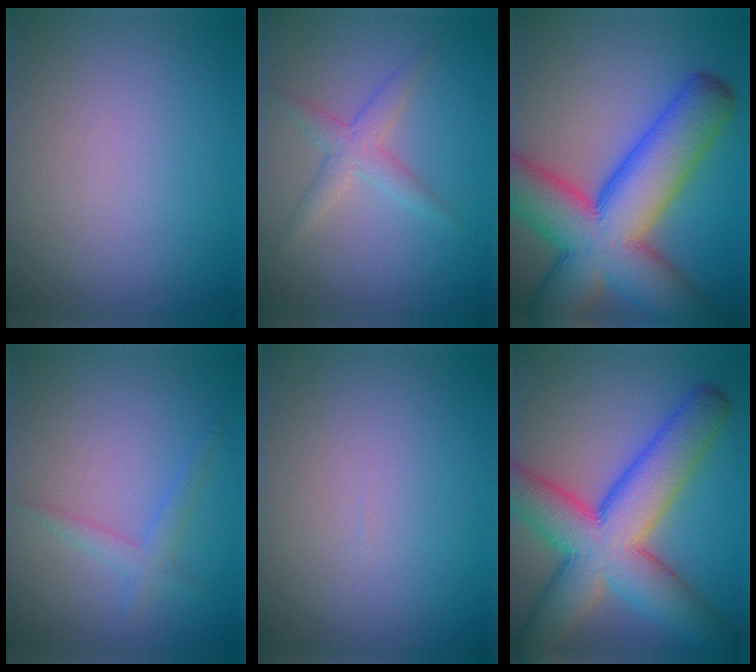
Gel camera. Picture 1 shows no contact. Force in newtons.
{"total": 2.3, "press": 2.3, "slide": 0.1}
{"total": 14.8, "press": 14.7, "slide": 0.7}
{"total": 1.6, "press": 1.6, "slide": 0.2}
{"total": 0.0}
{"total": 11.7, "press": 11.7, "slide": 0.5}